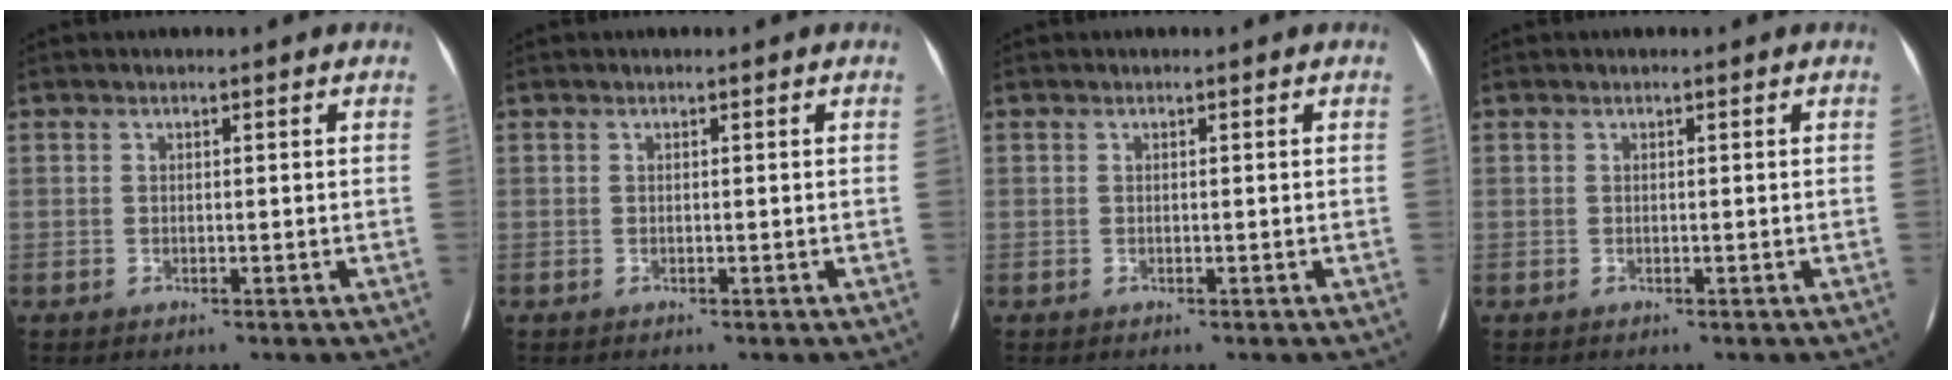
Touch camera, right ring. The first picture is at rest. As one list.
[{"total": 0.0}, {"total": 0.0}, {"total": 0.0}]